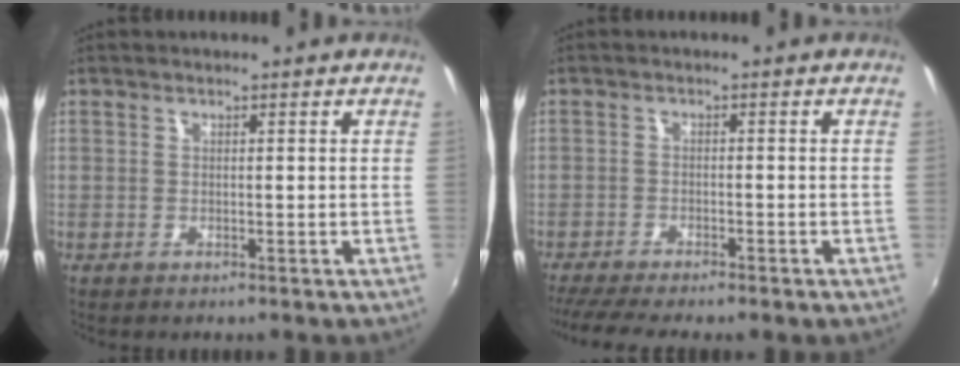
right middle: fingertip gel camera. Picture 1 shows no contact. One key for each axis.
{"total": 7.8, "fx": -6.7, "fy": 0.5, "fz": 3.9, "tx": -0.092, "ty": -0.025, "tz": -0.109}